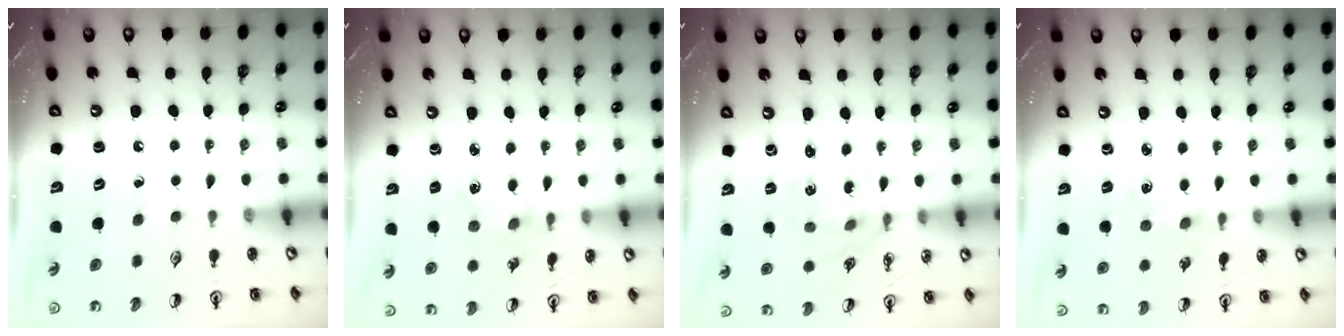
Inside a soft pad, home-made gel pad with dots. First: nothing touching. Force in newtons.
{"total": 0.9, "press": 0.9, "slide": 0.2}
{"total": 1.5, "press": 1.5, "slide": 0.2}
{"total": 1.0, "press": 0.9, "slide": 0.2}